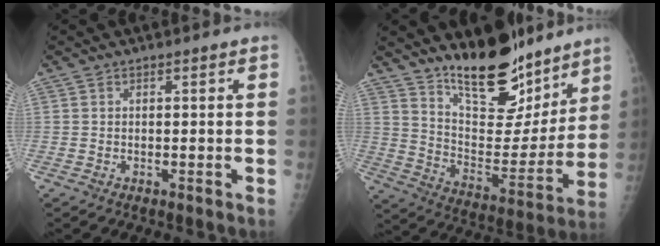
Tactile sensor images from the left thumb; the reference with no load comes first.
{"total": 20.6, "force": [15.8, 8.2, 10.4], "torque": [-0.105, -0.111, 0.256]}